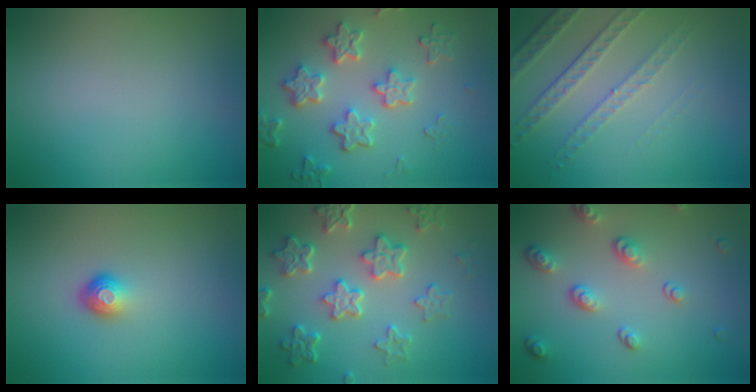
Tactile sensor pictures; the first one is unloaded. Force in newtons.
{"total": 5.0, "press": 4.2, "slide": 2.7}
{"total": 4.7, "press": 3.2, "slide": 3.4}
{"total": 1.6, "press": 1.1, "slide": 1.2}
{"total": 6.0, "press": 4.7, "slide": 3.8}
{"total": 3.4, "press": 2.6, "slide": 2.2}